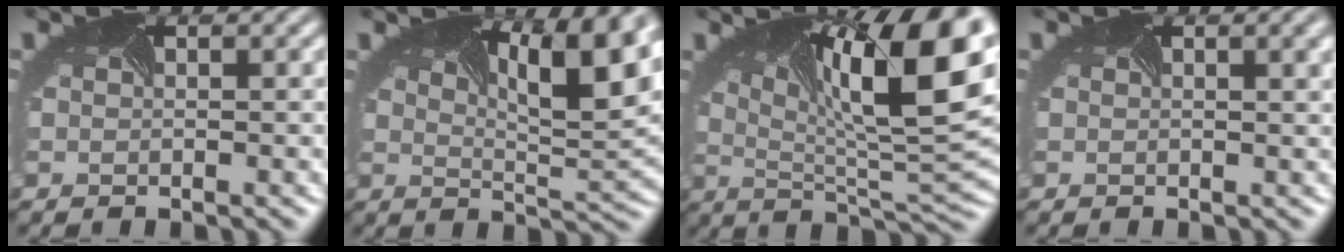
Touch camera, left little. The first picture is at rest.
{"total": 10.2, "force": [4.5, 2.9, 8.6], "torque": [-0.117, 0.017, 0.062]}
{"total": 16.0, "force": [4.7, 5.3, 14.3], "torque": [-0.198, 0.015, 0.082]}
{"total": 4.0, "force": [1.8, 1.9, 3.0], "torque": [-0.024, 0.021, 0.012]}